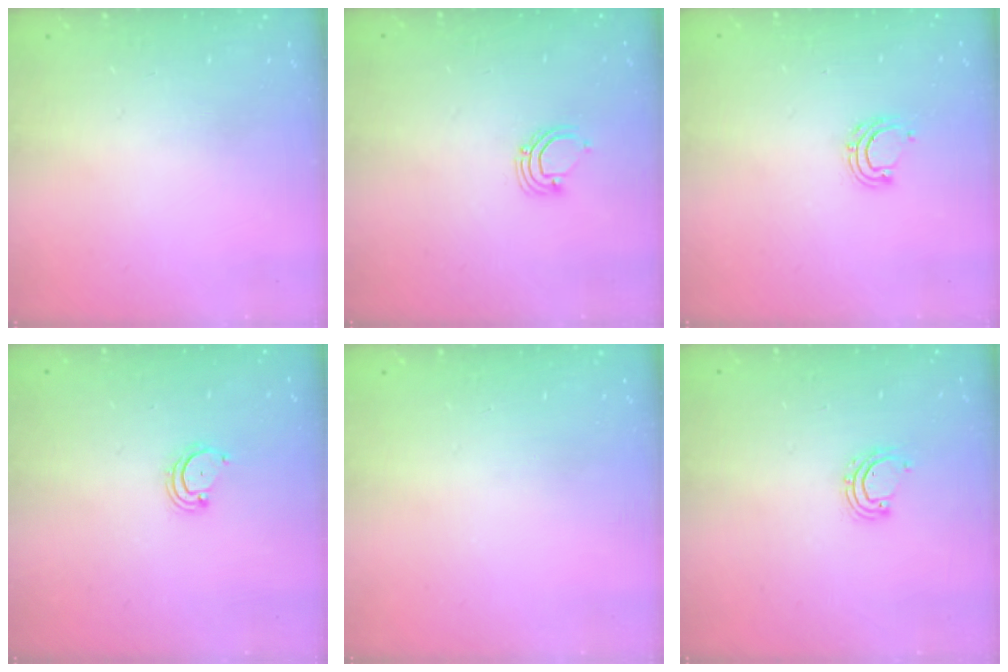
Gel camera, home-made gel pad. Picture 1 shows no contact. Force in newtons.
{"total": 3.8, "press": 3.8, "slide": 0.3}
{"total": 6.0, "press": 5.8, "slide": 1.3}
{"total": 2.9, "press": 2.9, "slide": 0.3}
{"total": 0.0}
{"total": 3.9, "press": 3.9, "slide": 0.2}